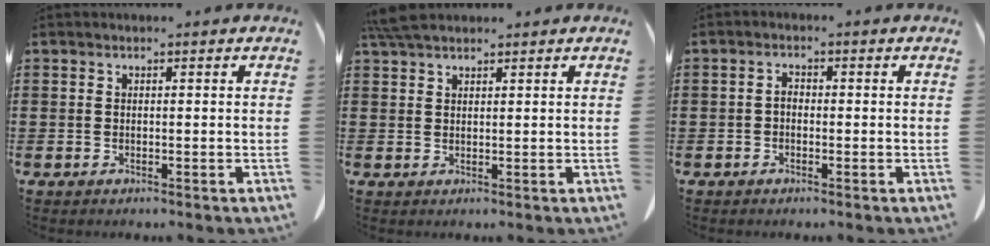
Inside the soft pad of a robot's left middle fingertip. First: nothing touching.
{"total": 3.9, "force": [3.1, 1.0, 2.0], "torque": [-0.049, 0.001, 0.061]}
{"total": 1.5, "force": [-0.6, 0.8, 1.1], "torque": [-0.024, 0.001, -0.011]}